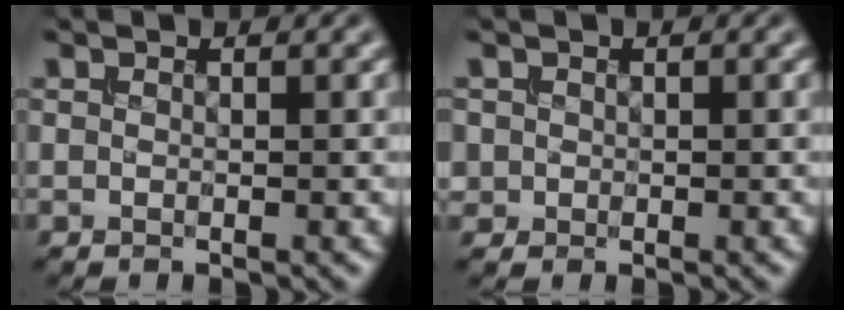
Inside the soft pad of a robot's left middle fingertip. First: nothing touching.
{"total": 0.6, "force": [-0.1, 0.6, -0.1], "torque": [0.001, -0.003, 0.004]}